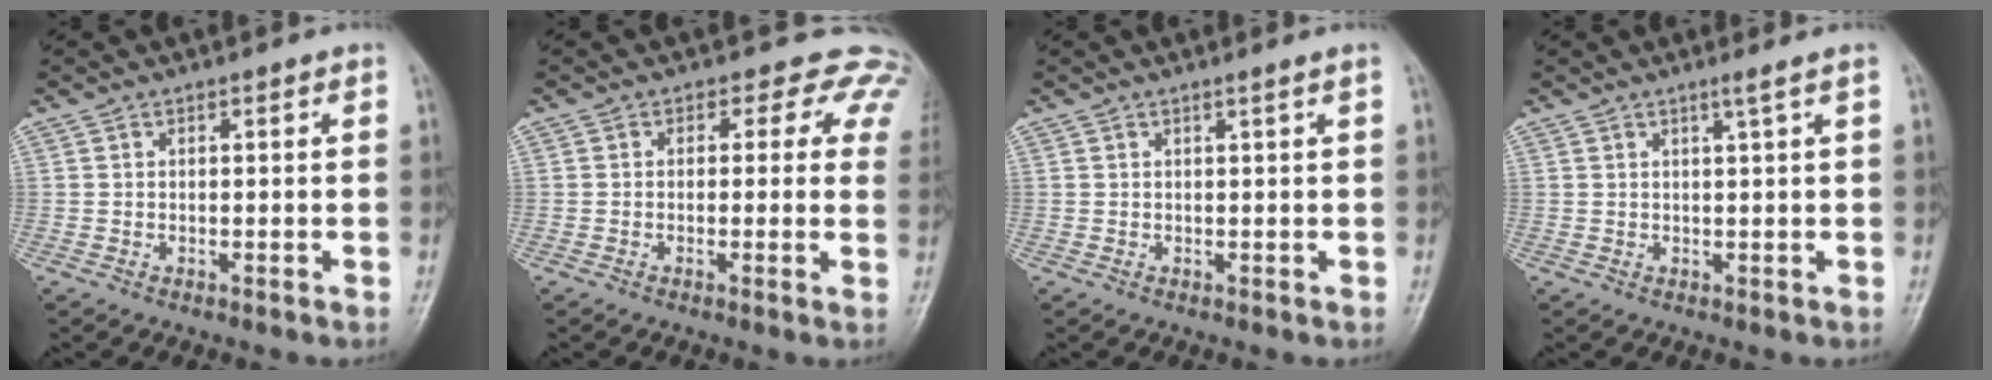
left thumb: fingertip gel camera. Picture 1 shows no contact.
{"total": 7.1, "force": [4.8, 4.7, 2.3], "torque": [0.017, -0.010, 0.023]}
{"total": 0.7, "force": [0.3, -0.3, 0.5], "torque": [-0.018, -0.006, 0.010]}
{"total": 1.5, "force": [0.8, -0.5, 1.1], "torque": [-0.028, -0.009, 0.018]}